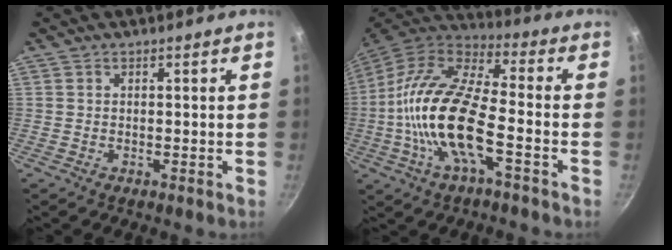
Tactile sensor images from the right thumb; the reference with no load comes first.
{"total": 19.0, "force": [-4.4, 7.2, 17.0], "torque": [-0.329, 0.033, -0.102]}